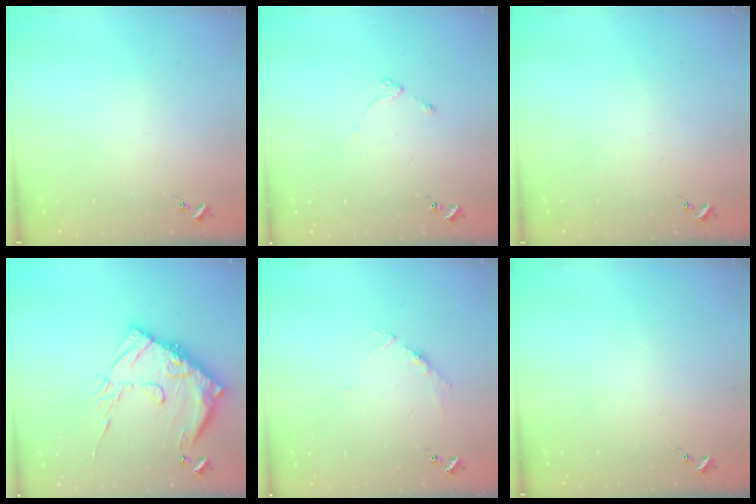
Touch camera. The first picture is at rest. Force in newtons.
{"total": 4.3, "press": 4.2, "slide": 0.6}
{"total": 0.0}
{"total": 19.6, "press": 19.5, "slide": 2.0}
{"total": 3.9, "press": 3.8, "slide": 0.5}
{"total": 0.0}